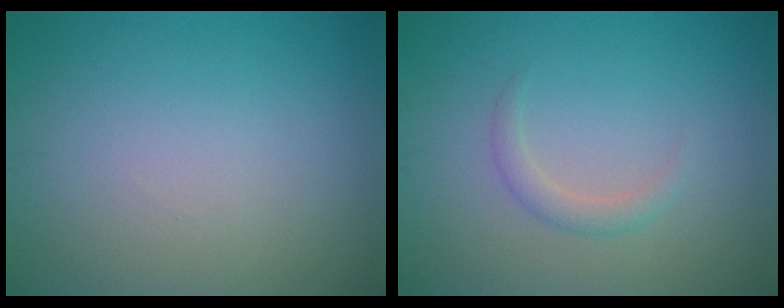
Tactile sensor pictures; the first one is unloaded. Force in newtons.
{"total": 1.4, "press": 1.4, "slide": 0.1}